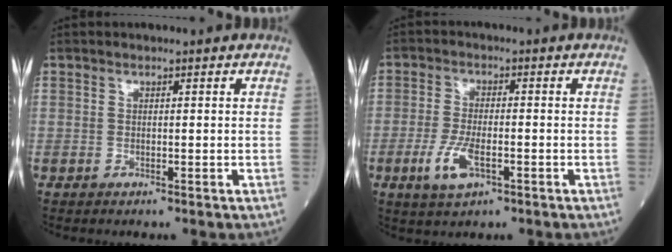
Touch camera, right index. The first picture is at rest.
{"total": 6.0, "force": [-2.3, 2.1, 5.1], "torque": [-0.107, -0.008, -0.040]}